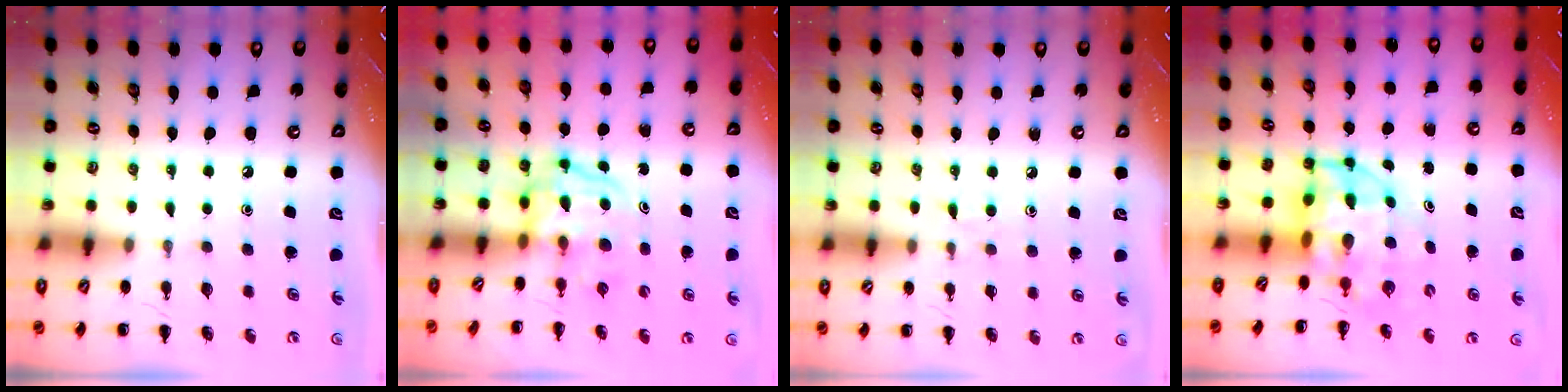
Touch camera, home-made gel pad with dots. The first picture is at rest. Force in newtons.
{"total": 3.6, "press": 3.6, "slide": 0.6}
{"total": 3.7, "press": 3.4, "slide": 1.5}
{"total": 4.9, "press": 4.7, "slide": 1.4}